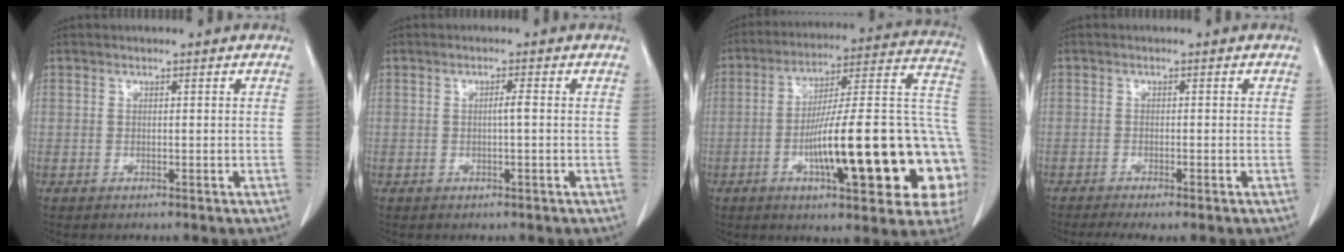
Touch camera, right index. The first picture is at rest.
{"total": 1.3, "force": [-0.1, -0.2, 1.3], "torque": [-0.023, 0.001, -0.002]}
{"total": 27.1, "force": [-6.4, 4.8, 25.9], "torque": [-0.274, 0.022, -0.087]}
{"total": 4.3, "force": [-3.2, 0.4, 2.8], "torque": [-0.045, -0.010, -0.051]}